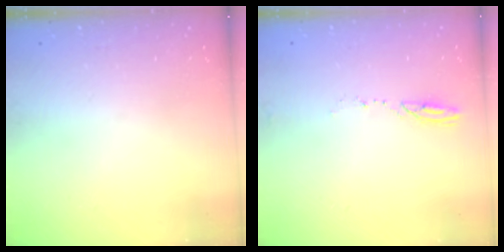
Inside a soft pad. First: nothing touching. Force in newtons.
{"total": 4.7, "press": 4.7, "slide": 0.5}